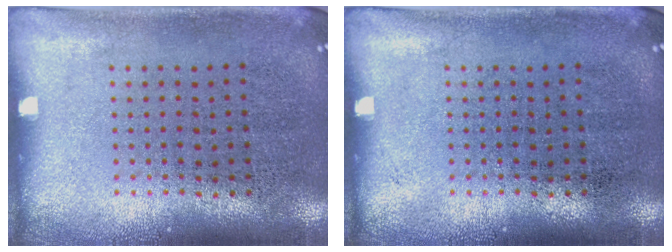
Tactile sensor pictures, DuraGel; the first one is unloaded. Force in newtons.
{"total": 0.0}